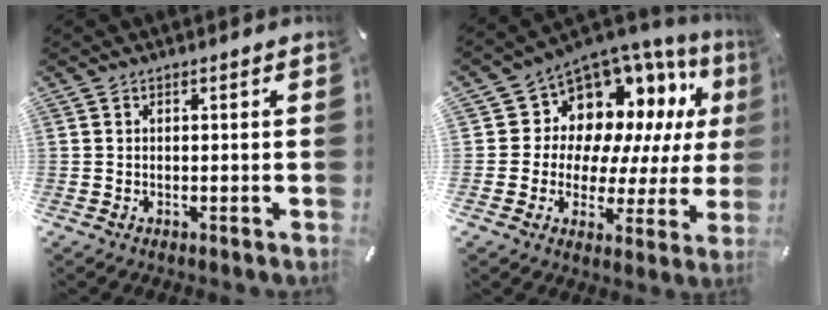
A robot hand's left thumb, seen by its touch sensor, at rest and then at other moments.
{"total": 11.4, "force": [6.3, 8.9, 3.2], "torque": [-0.064, -0.069, 0.119]}